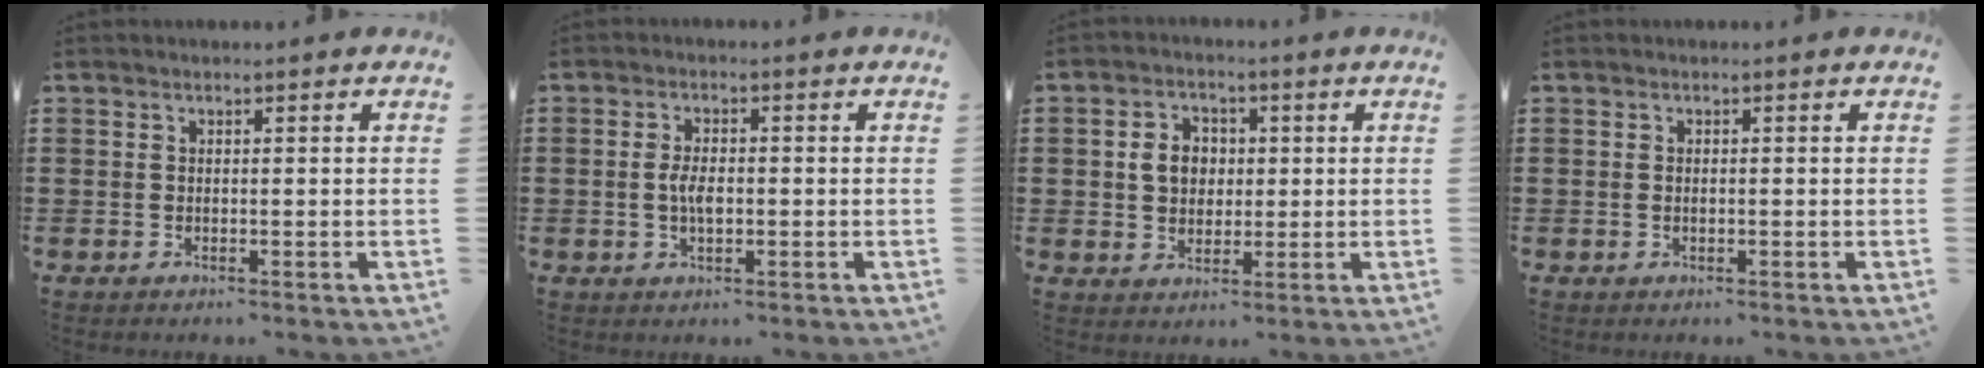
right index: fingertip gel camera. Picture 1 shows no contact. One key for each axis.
{"total": 3.3, "fx": -0.3, "fy": 1.6, "fz": 2.9, "tx": -0.055, "ty": -0.001, "tz": -0.010}
{"total": 4.9, "fx": 0.3, "fy": 4.1, "fz": 2.7, "tx": -0.056, "ty": 0.012, "tz": 0.000}
{"total": 0.5, "fx": 0.0, "fy": 0.3, "fz": 0.5, "tx": -0.010, "ty": 0.000, "tz": -0.001}